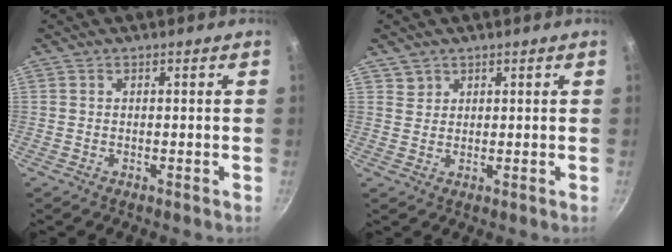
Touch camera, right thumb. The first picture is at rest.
{"total": 2.1, "force": [1.3, 1.6, 0.0], "torque": [0.018, 0.006, 0.023]}